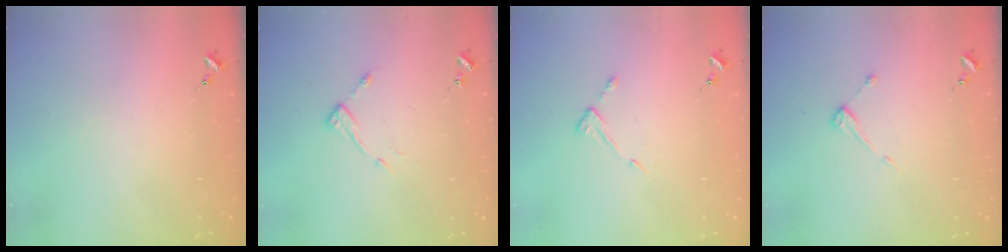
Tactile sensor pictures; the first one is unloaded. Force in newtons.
{"total": 7.9, "press": 7.9, "slide": 0.3}
{"total": 4.4, "press": 4.3, "slide": 0.7}
{"total": 4.2, "press": 4.2, "slide": 0.3}